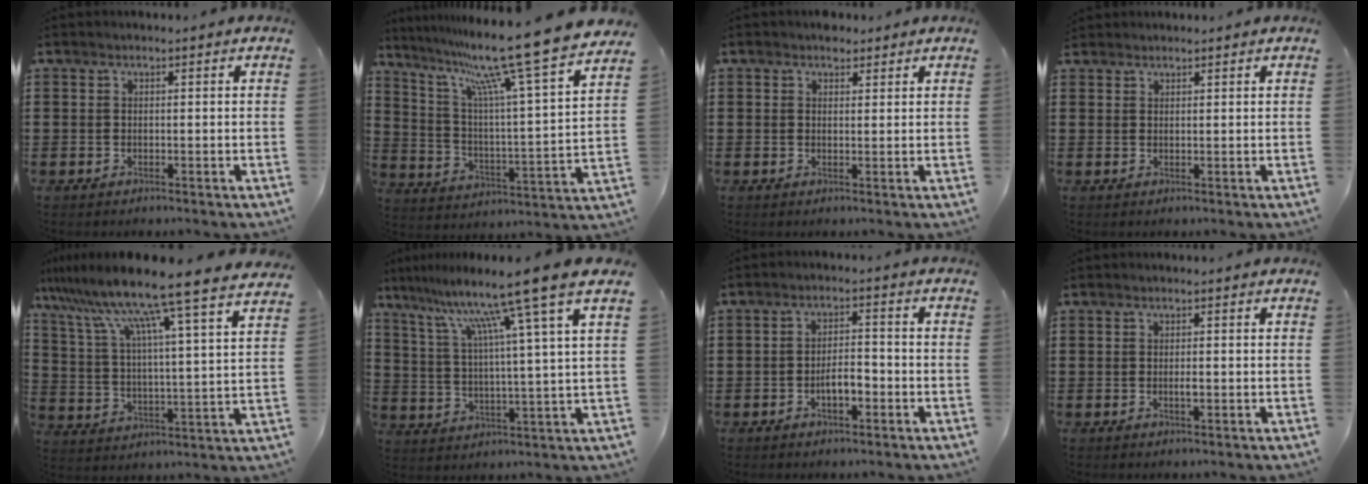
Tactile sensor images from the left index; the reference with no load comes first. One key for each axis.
{"total": 14.7, "fx": 12.1, "fy": -1.1, "fz": 8.4, "tx": -0.184, "ty": -0.086, "tz": 0.191}
{"total": 2.0, "fx": 1.6, "fy": 1.0, "fz": 0.5, "tx": -0.005, "ty": 0.003, "tz": 0.030}
{"total": 1.2, "fx": 1.2, "fy": 0.4, "fz": 0.0, "tx": -0.003, "ty": 0.001, "tz": 0.023}
{"total": 11.5, "fx": 10.0, "fy": -0.8, "fz": 5.7, "tx": -0.151, "ty": -0.070, "tz": 0.161}
{"total": 12.4, "fx": 9.1, "fy": -1.1, "fz": 8.3, "tx": -0.189, "ty": -0.050, "tz": 0.137}
{"total": 4.0, "fx": -1.7, "fy": 1.6, "fz": 3.2, "tx": -0.058, "ty": 0.008, "tz": -0.032}
{"total": 1.3, "fx": -0.3, "fy": 0.4, "fz": 1.2, "tx": -0.023, "ty": -0.002, "tz": -0.005}